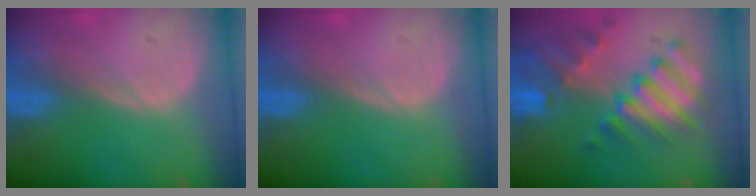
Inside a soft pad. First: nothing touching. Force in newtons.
{"total": 0.0}
{"total": 10.1, "press": 8.9, "slide": 4.8}